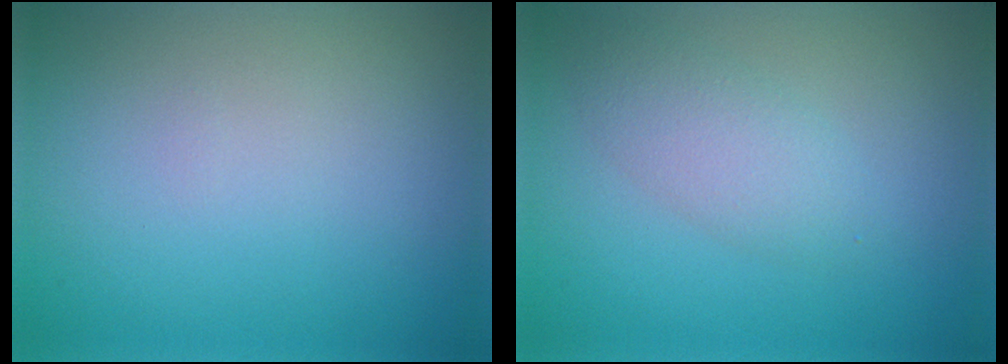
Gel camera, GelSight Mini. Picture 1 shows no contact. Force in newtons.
{"total": 2.8, "press": 2.8, "slide": 0.1}